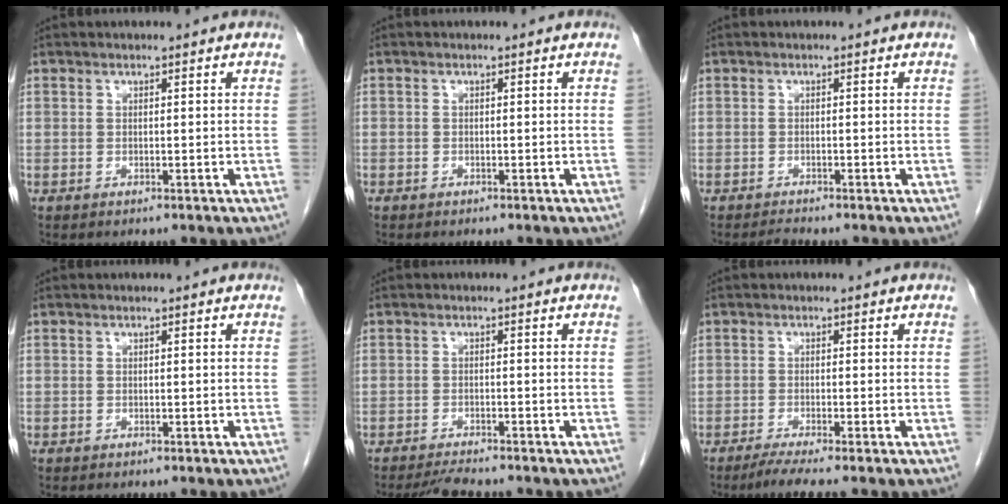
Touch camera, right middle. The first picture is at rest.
{"total": 0.5, "force": [-0.4, 0.4, 0.0], "torque": [-0.006, 0.003, -0.008]}
{"total": 1.0, "force": [-1.0, -0.2, 0.1], "torque": [-0.004, -0.005, -0.015]}
{"total": 0.0}
{"total": 3.3, "force": [-3.2, 0.0, 1.0], "torque": [-0.021, -0.014, -0.053]}
{"total": 4.0, "force": [-3.1, -0.5, 2.5], "torque": [-0.045, -0.011, -0.057]}